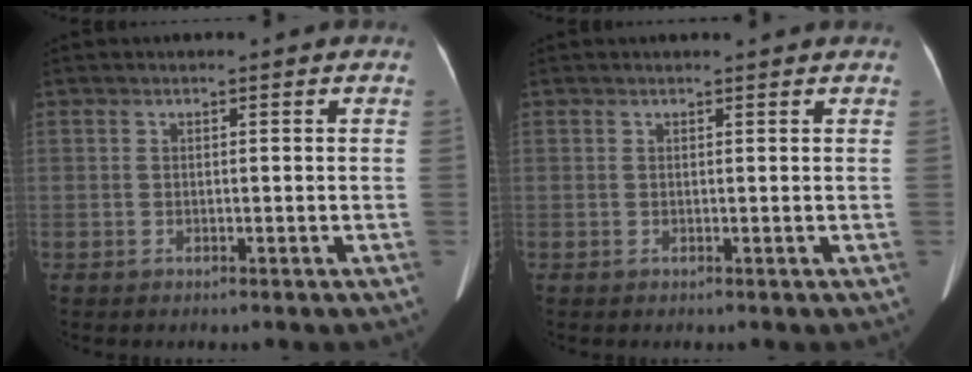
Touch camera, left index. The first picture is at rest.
{"total": 2.6, "force": [2.5, -0.1, 0.8], "torque": [-0.008, -0.005, 0.021]}